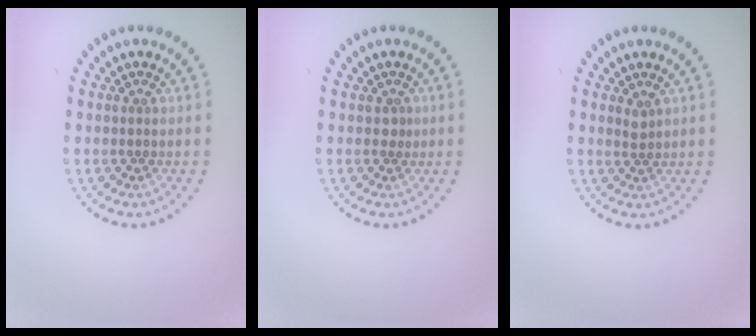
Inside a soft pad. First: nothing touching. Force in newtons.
{"total": 0.8, "press": 0.5, "slide": 0.7}
{"total": 0.9, "press": 0.7, "slide": 0.5}